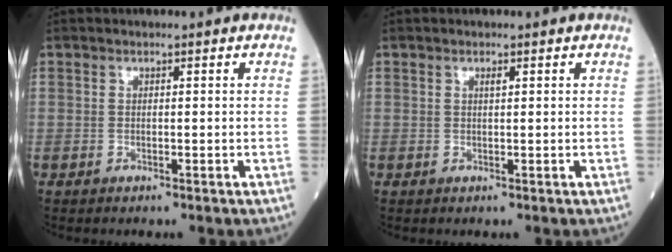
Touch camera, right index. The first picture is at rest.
{"total": 0.5, "force": [0.3, 0.0, 0.5], "torque": [-0.011, -0.001, 0.005]}